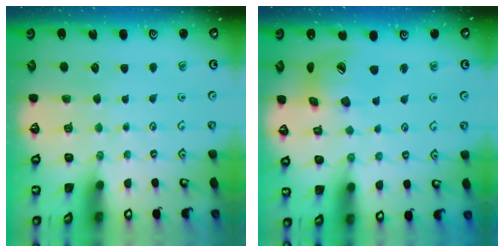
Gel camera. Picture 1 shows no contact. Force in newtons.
{"total": 15.9, "press": 15.8, "slide": 2.3}